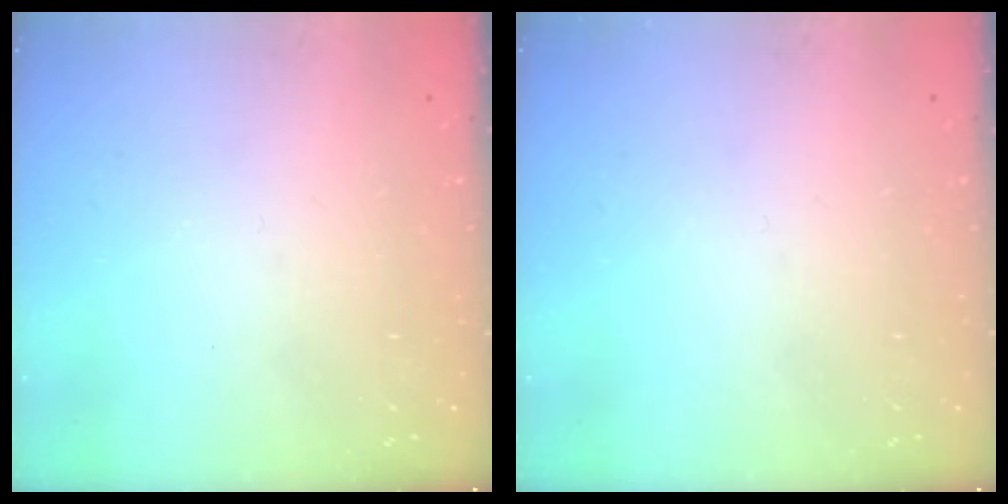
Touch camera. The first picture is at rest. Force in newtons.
{"total": 0.0}